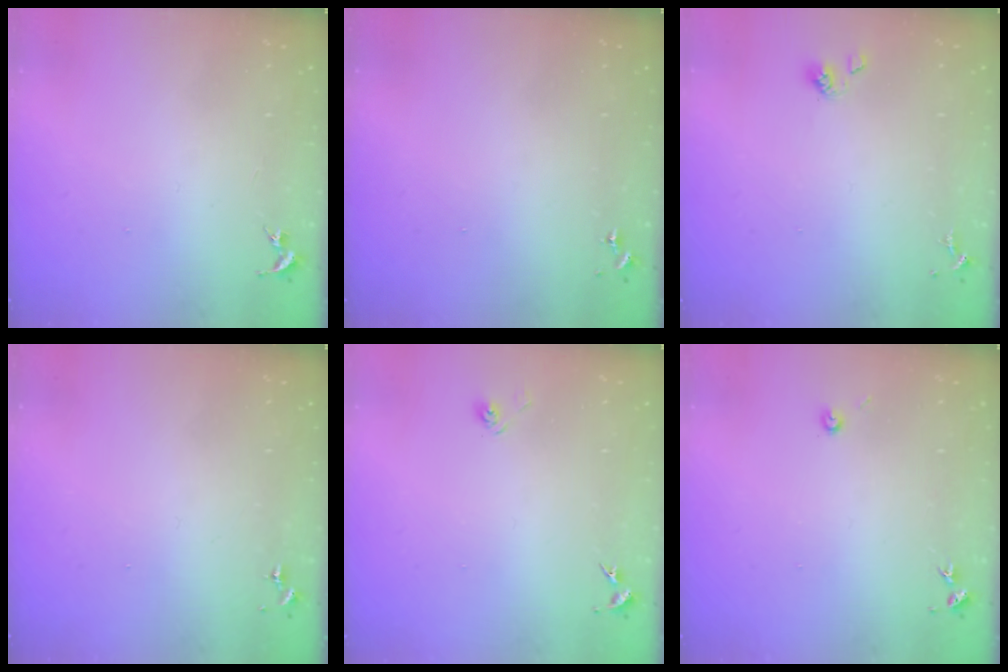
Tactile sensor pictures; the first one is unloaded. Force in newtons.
{"total": 0.0}
{"total": 4.4, "press": 3.7, "slide": 2.4}
{"total": 0.0}
{"total": 2.9, "press": 2.5, "slide": 1.5}
{"total": 3.0, "press": 3.0, "slide": 0.3}